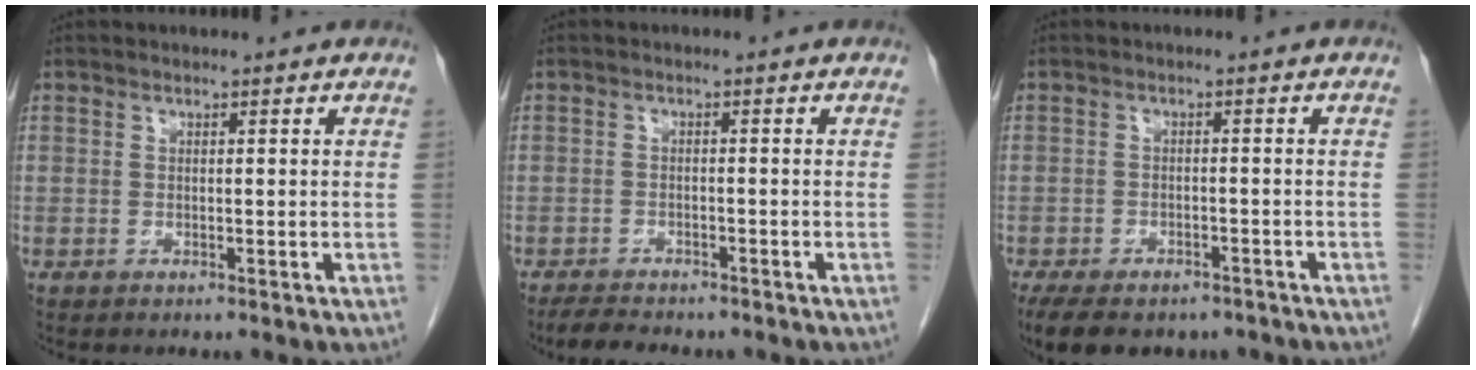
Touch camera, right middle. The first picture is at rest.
{"total": 4.9, "force": [-4.3, 1.4, 1.9], "torque": [-0.035, -0.009, -0.066]}
{"total": 12.2, "force": [-9.1, 5.8, 5.6], "torque": [-0.107, -0.006, -0.123]}